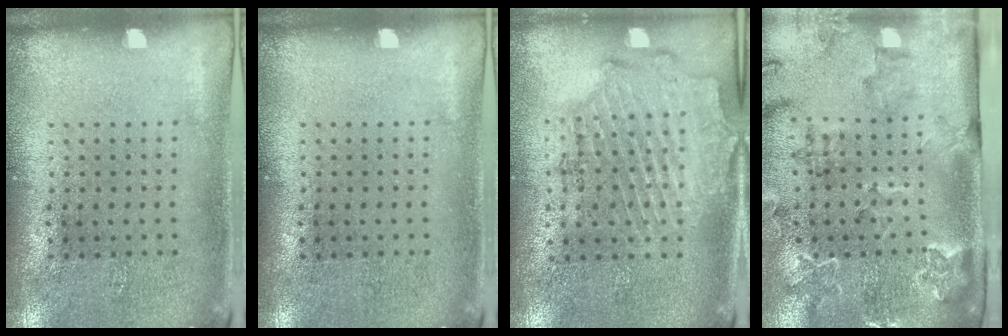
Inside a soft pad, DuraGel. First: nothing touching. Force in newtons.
{"total": 0.0}
{"total": 1.9, "press": 1.7, "slide": 0.9}
{"total": 2.3, "press": 2.3, "slide": 0.2}